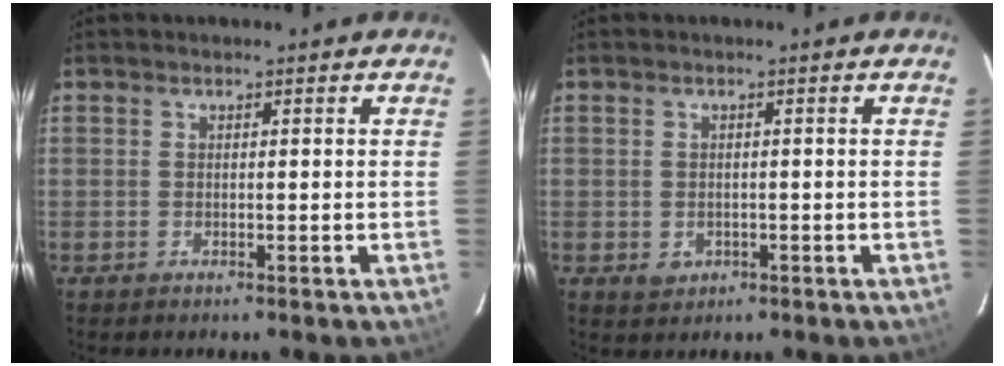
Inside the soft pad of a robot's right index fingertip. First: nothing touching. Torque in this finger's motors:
{"motor_torque": [0.06, -0.11, -0.02, 0.02]}